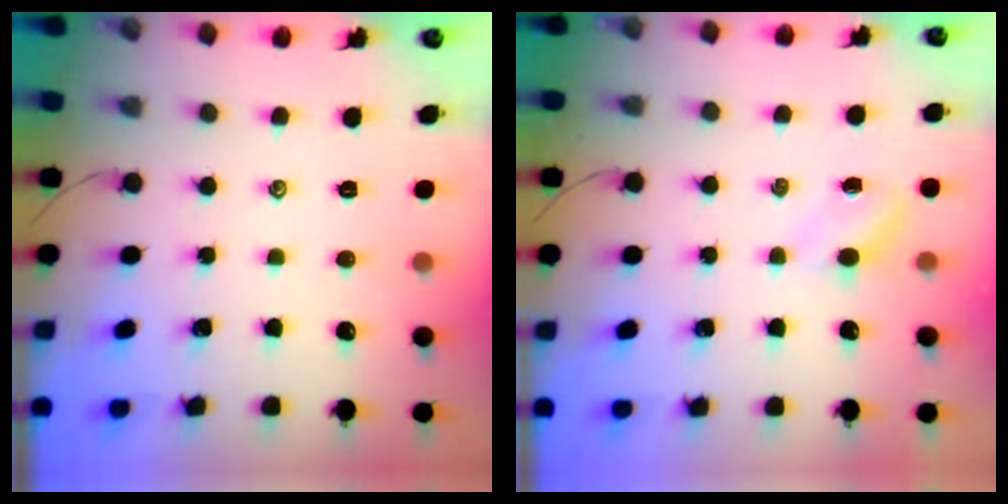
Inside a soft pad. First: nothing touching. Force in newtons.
{"total": 2.8, "press": 2.7, "slide": 0.9}